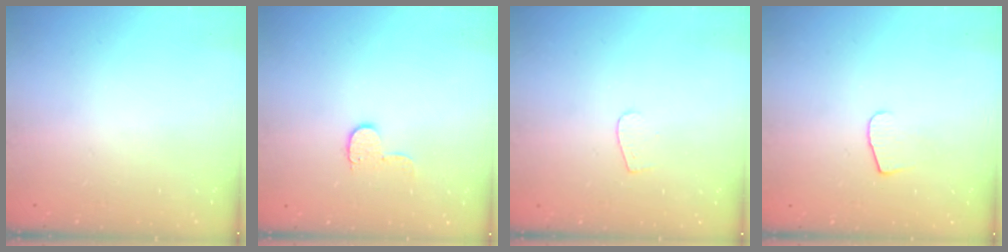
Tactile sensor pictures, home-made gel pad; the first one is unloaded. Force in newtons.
{"total": 6.1, "press": 6.1, "slide": 0.4}
{"total": 3.9, "press": 3.9, "slide": 0.4}
{"total": 5.5, "press": 5.5, "slide": 0.5}